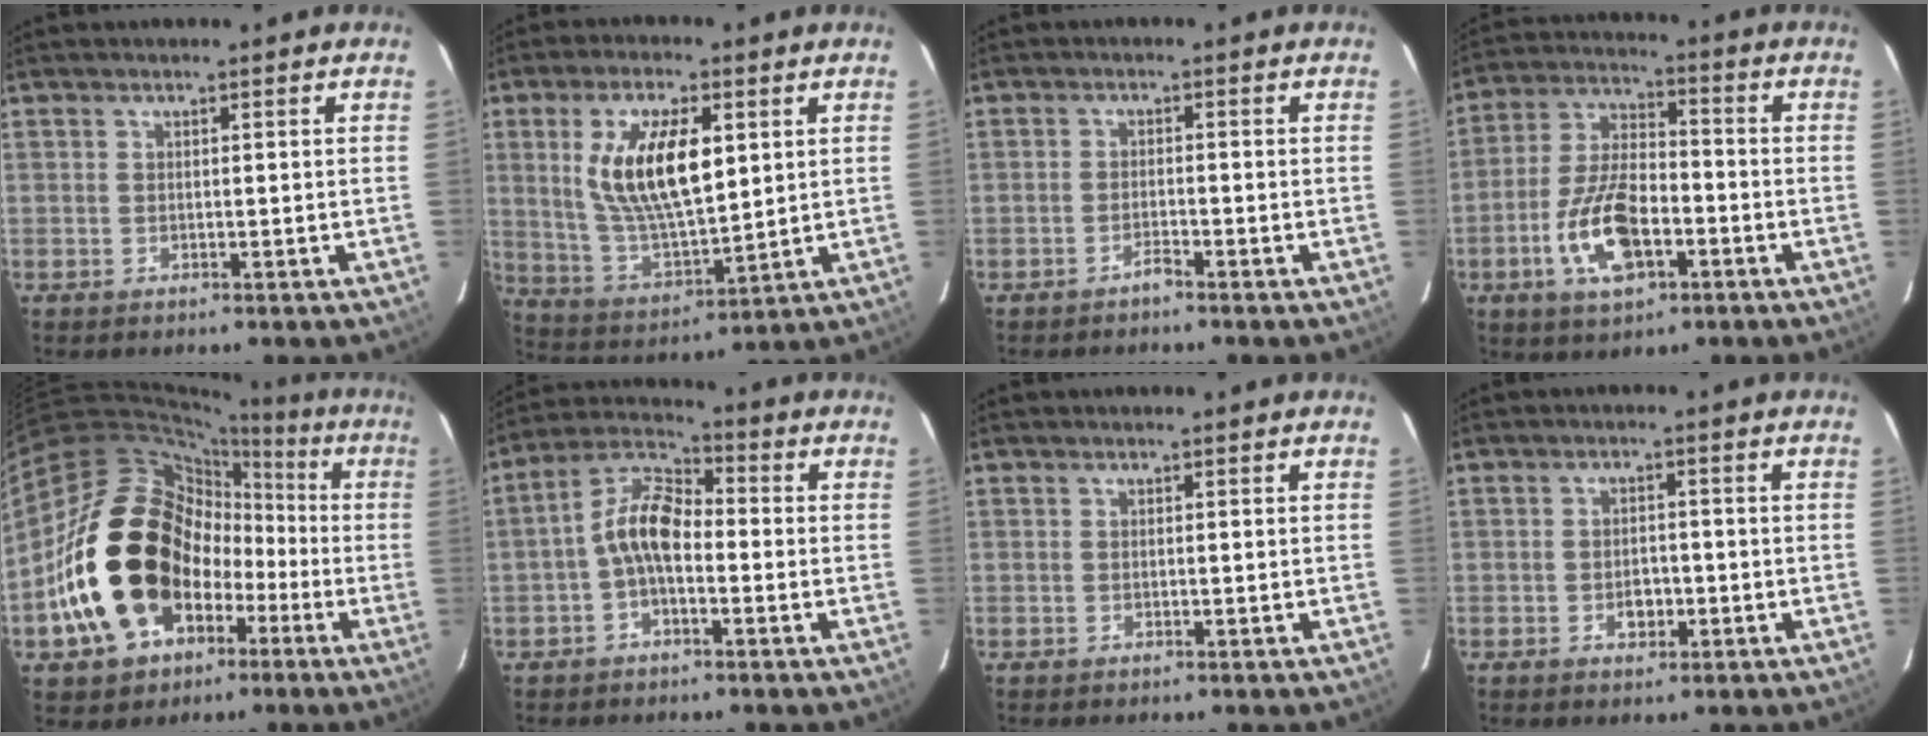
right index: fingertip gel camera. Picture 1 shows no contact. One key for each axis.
{"total": 15.5, "fx": 4.0, "fy": 6.2, "fz": 13.6, "tx": -0.263, "ty": 0.001, "tz": 0.086}
{"total": 1.6, "fx": -1.5, "fy": 0.1, "fz": 0.5, "tx": -0.012, "ty": 0.001, "tz": -0.028}
{"total": 13.1, "fx": -5.0, "fy": 6.2, "fz": 10.4, "tx": -0.218, "ty": 0.002, "tz": -0.088}
{"total": 23.7, "fx": -5.0, "fy": 18.4, "fz": 14.1, "tx": -0.298, "ty": 0.035, "tz": -0.056}
{"total": 8.0, "fx": -1.9, "fy": 4.1, "fz": 6.6, "tx": -0.141, "ty": 0.026, "tz": -0.043}
{"total": 0.0}
{"total": 3.2, "fx": -1.2, "fy": 2.3, "fz": 1.9, "tx": -0.033, "ty": 0.004, "tz": -0.017}